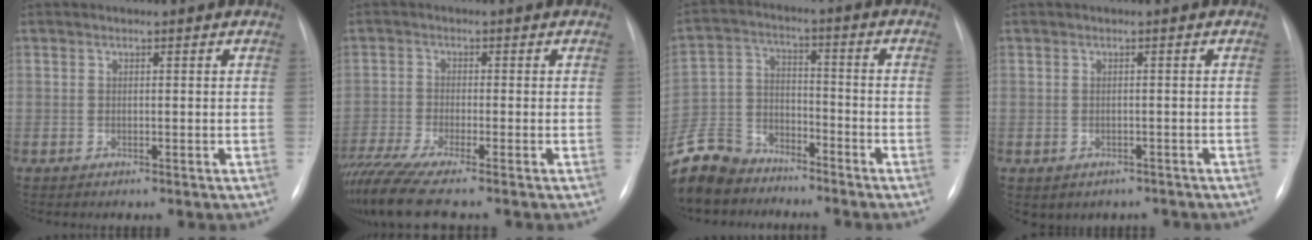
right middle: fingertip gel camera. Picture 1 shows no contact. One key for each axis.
{"total": 8.4, "fx": -6.8, "fy": -0.4, "fz": 4.9, "tx": -0.094, "ty": -0.026, "tz": -0.123}
{"total": 13.3, "fx": -11.4, "fy": 5.9, "fz": 3.4, "tx": -0.087, "ty": 0.004, "tz": -0.214}
{"total": 4.6, "fx": -3.4, "fy": 3.0, "fz": 1.0, "tx": -0.009, "ty": 0.014, "tz": -0.036}